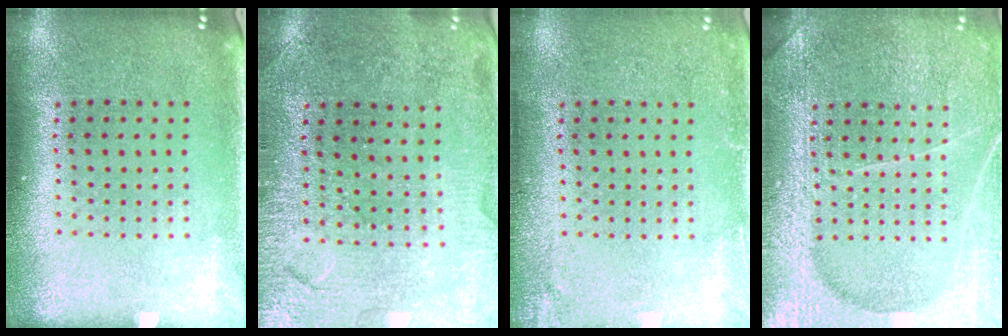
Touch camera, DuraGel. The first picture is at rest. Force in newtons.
{"total": 1.5, "press": 1.5, "slide": 0.2}
{"total": 1.8, "press": 1.8, "slide": 0.2}
{"total": 5.9, "press": 5.9, "slide": 0.7}